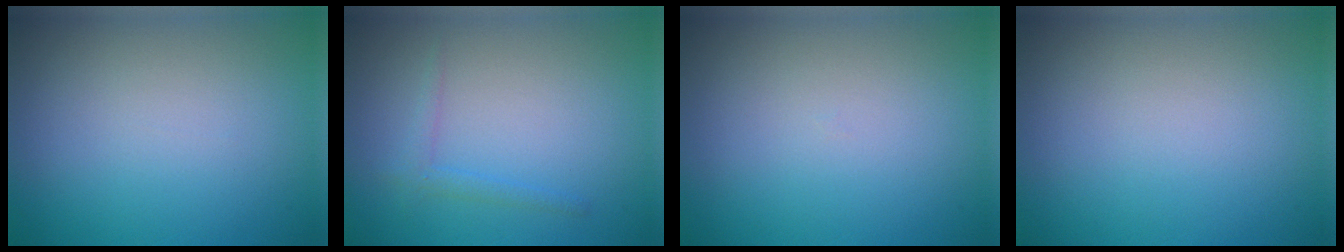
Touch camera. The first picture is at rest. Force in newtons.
{"total": 1.2, "press": 1.2, "slide": 0.1}
{"total": 0.0}
{"total": 0.0}